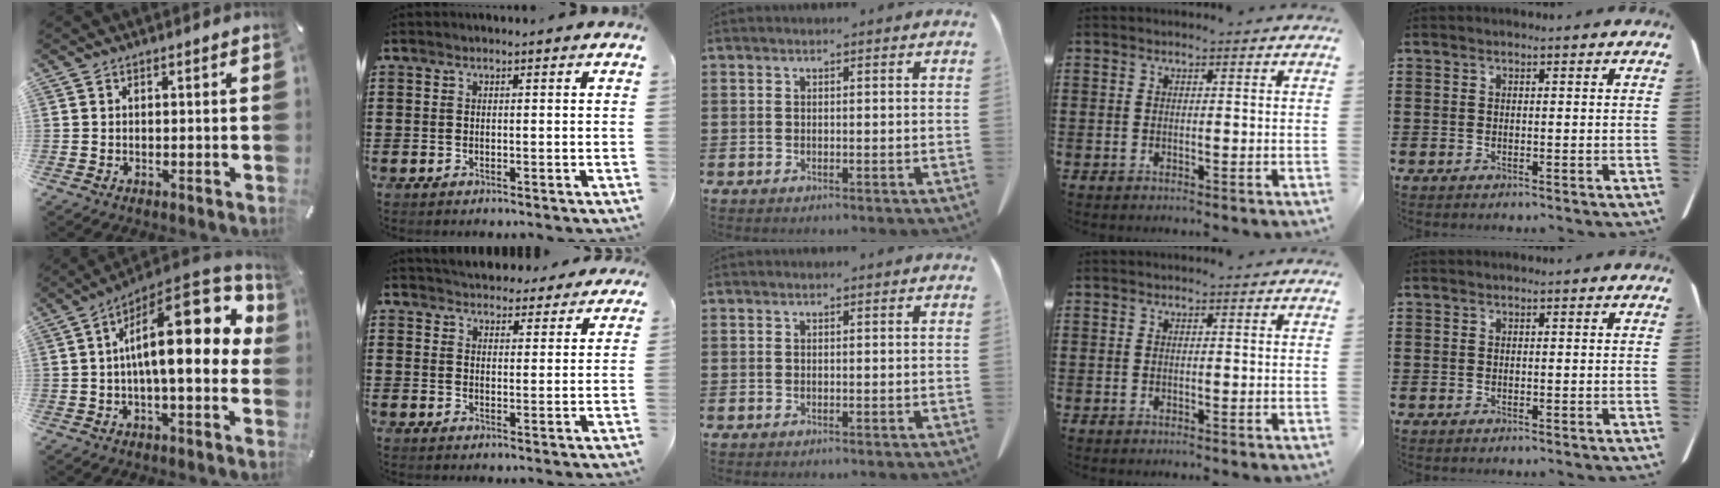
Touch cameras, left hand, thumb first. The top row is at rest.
{"thumb": {"total": 22.3, "force": [4.0, 8.6, 20.2], "torque": [-0.307, -0.036, 0.065]}, "index": {"total": 4.1, "force": [4.0, 0.7, 0.2], "torque": [-0.020, -0.019, 0.072]}}